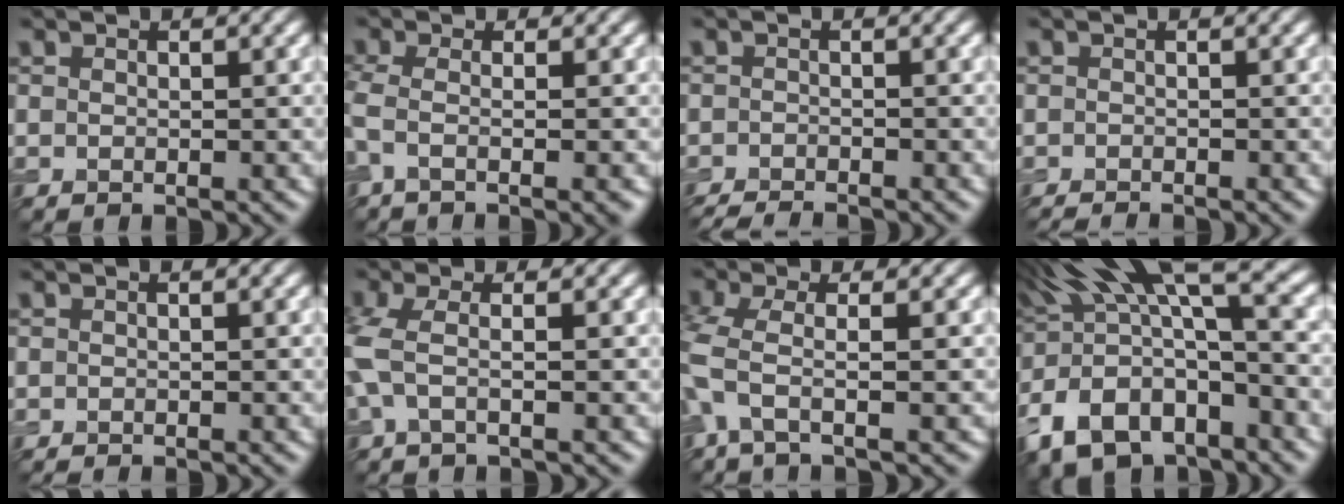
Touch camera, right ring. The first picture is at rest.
{"total": 4.1, "force": [-0.8, 1.4, 3.8], "torque": [-0.066, -0.014, -0.021]}
{"total": 2.9, "force": [-2.7, 0.4, 1.1], "torque": [-0.014, -0.005, -0.050]}
{"total": 1.6, "force": [-1.4, 0.3, 0.7], "torque": [0.001, -0.007, -0.024]}
{"total": 0.9, "force": [-0.5, 0.4, 0.6], "torque": [0.002, -0.004, -0.010]}
{"total": 3.1, "force": [-0.3, 0.8, 3.0], "torque": [-0.078, -0.004, -0.015]}
{"total": 4.0, "force": [-1.1, 1.2, 3.7], "torque": [-0.088, -0.008, -0.032]}
{"total": 13.3, "force": [-2.8, 6.3, 11.3], "torque": [-0.223, 0.013, -0.056]}